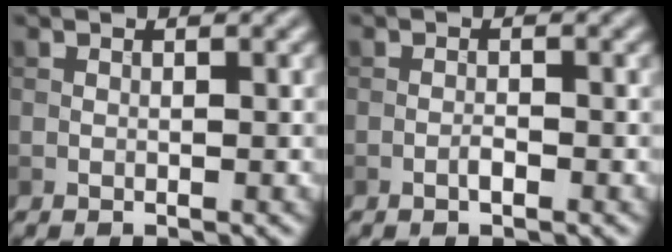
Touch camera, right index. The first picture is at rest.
{"total": 0.9, "force": [-0.5, 0.2, 0.7], "torque": [-0.013, 0.001, -0.011]}